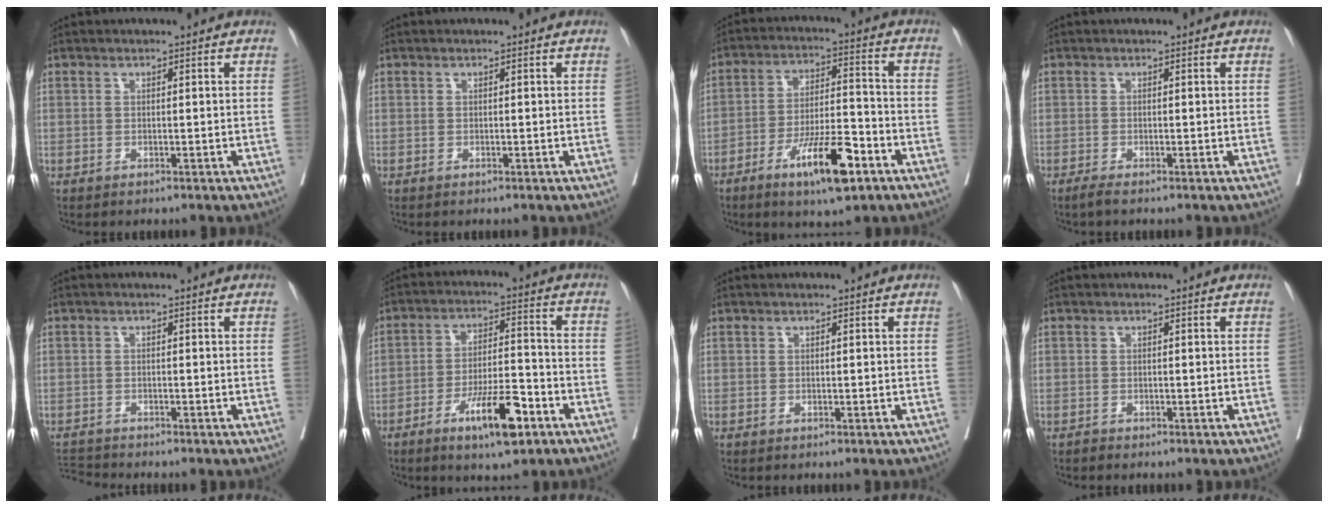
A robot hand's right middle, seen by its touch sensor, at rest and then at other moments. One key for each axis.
{"total": 0.0}
{"total": 11.6, "fx": -6.4, "fy": 2.5, "fz": 9.3, "tx": -0.161, "ty": -0.004, "tz": -0.105}
{"total": 1.0, "fx": -0.8, "fy": -0.2, "fz": 0.6, "tx": -0.023, "ty": -0.008, "tz": -0.018}
{"total": 2.6, "fx": -2.6, "fy": -0.6, "fz": -0.3, "tx": 0.005, "ty": -0.016, "tz": -0.047}
{"total": 10.1, "fx": -5.6, "fy": 2.1, "fz": 8.1, "tx": -0.138, "ty": -0.003, "tz": -0.093}
{"total": 0.0}
{"total": 0.0}